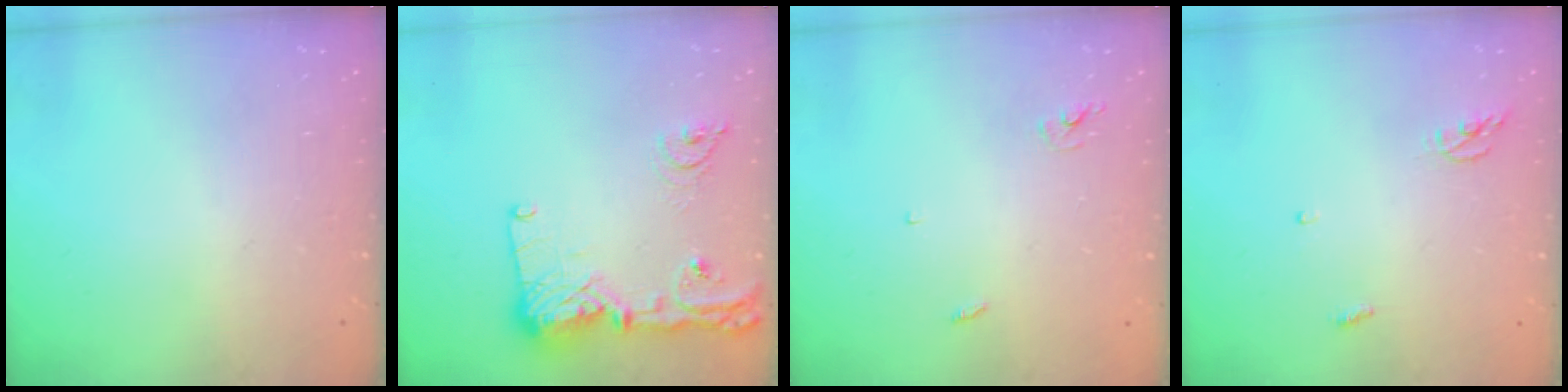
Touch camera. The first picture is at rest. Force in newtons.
{"total": 16.7, "press": 16.6, "slide": 1.9}
{"total": 2.4, "press": 2.4, "slide": 0.2}
{"total": 3.8, "press": 3.8, "slide": 0.3}